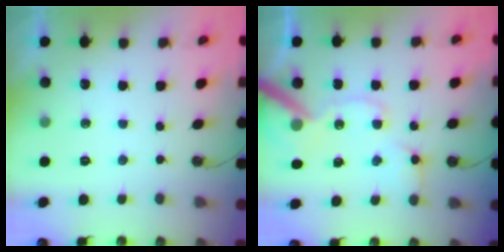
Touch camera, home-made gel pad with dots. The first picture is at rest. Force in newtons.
{"total": 13.7, "press": 13.6, "slide": 2.0}